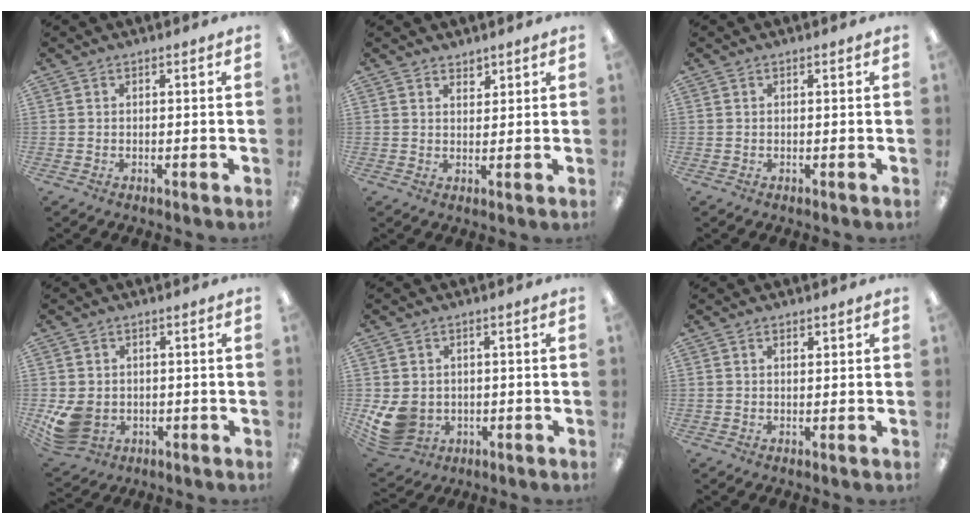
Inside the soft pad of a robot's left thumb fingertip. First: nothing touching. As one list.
[{"total": 2.1, "force": [1.9, 0.8, 0.3], "torque": [0.001, -0.010, 0.035]}, {"total": 0.0}, {"total": 7.7, "force": [-1.4, 6.2, 4.3], "torque": [-0.098, 0.006, -0.022]}, {"total": 8.3, "force": [-0.9, 7.0, 4.3], "torque": [-0.111, 0.001, -0.014]}, {"total": 1.4, "force": [0.7, 0.6, 1.0], "torque": [-0.012, -0.002, 0.011]}]